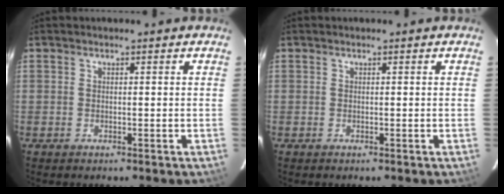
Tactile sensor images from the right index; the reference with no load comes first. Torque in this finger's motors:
{"motor_torque": [0.00, 0.00, 0.04, 0.00]}